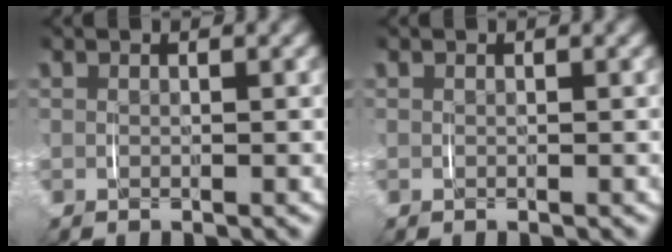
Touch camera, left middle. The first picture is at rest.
{"total": 0.0}